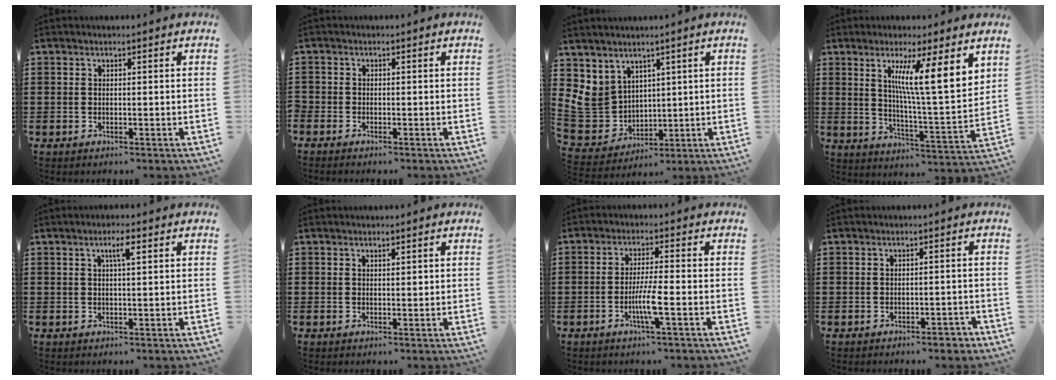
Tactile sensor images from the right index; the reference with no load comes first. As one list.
[{"total": 1.0, "force": [-0.9, 0.3, 0.0], "torque": [-0.002, 0.002, -0.019]}, {"total": 6.8, "force": [3.1, 5.9, 1.3], "torque": [-0.092, -0.022, 0.058]}, {"total": 10.0, "force": [4.7, 0.7, 8.8], "torque": [-0.154, -0.023, 0.072]}, {"total": 3.0, "force": [1.3, 0.5, 2.7], "torque": [-0.048, 0.004, 0.017]}, {"total": 0.8, "force": [0.4, 0.3, 0.6], "torque": [-0.012, 0.003, 0.008]}, {"total": 5.1, "force": [-1.7, 0.1, 4.8], "torque": [-0.097, -0.013, -0.034]}, {"total": 1.7, "force": [-1.4, 0.5, 0.9], "torque": [-0.019, 0.001, -0.028]}]